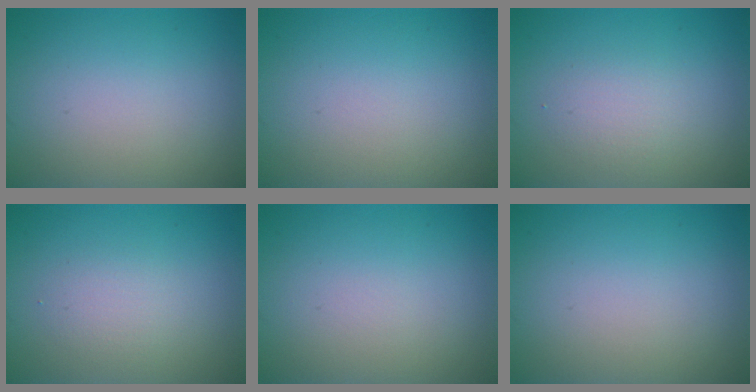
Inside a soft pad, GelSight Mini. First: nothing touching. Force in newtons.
{"total": 0.0}
{"total": 1.8, "press": 1.8, "slide": 0.1}
{"total": 1.7, "press": 1.6, "slide": 0.1}
{"total": 0.0}
{"total": 0.0}